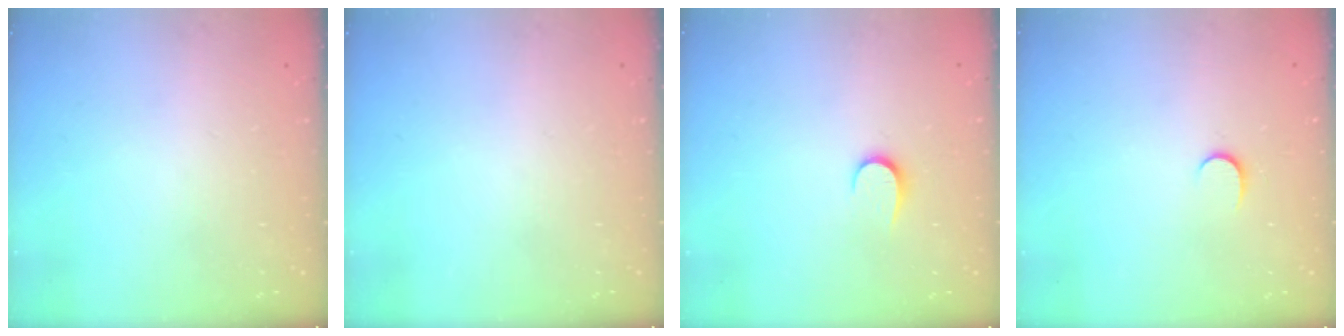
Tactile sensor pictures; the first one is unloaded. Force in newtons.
{"total": 0.0}
{"total": 5.7, "press": 5.7, "slide": 0.6}
{"total": 4.9, "press": 4.9, "slide": 0.6}